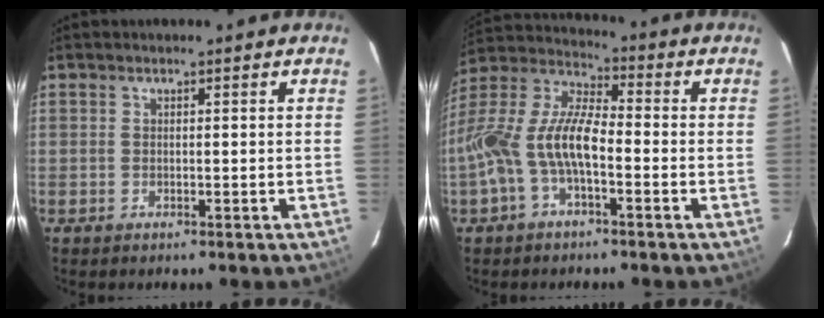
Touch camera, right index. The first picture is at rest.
{"total": 13.3, "force": [-4.0, 5.2, 11.6], "torque": [-0.244, 0.010, -0.083]}